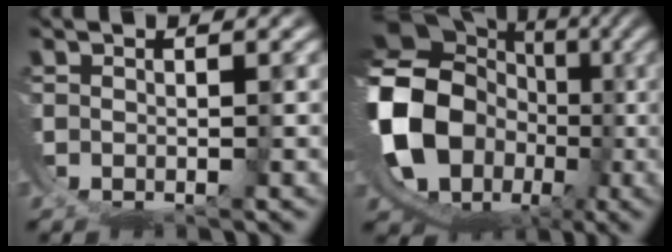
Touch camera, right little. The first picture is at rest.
{"total": 18.7, "force": [-1.0, 15.4, 10.6], "torque": [-0.218, -0.068, 0.004]}